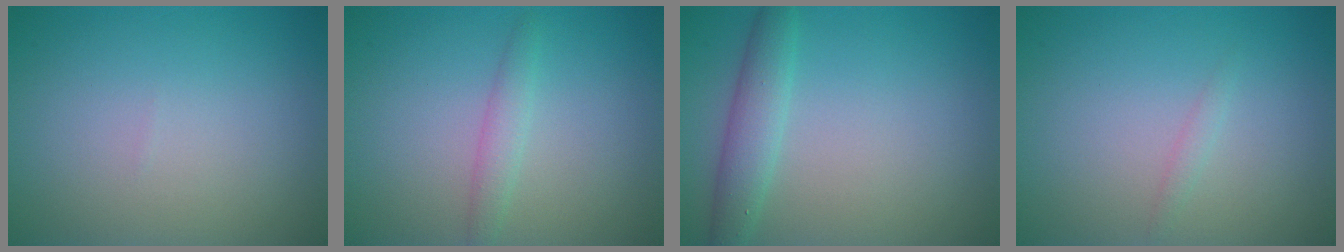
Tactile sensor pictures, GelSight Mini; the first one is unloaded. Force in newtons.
{"total": 1.6, "press": 1.6, "slide": 0.0}
{"total": 2.8, "press": 2.8, "slide": 0.1}
{"total": 0.7, "press": 0.7, "slide": 0.0}